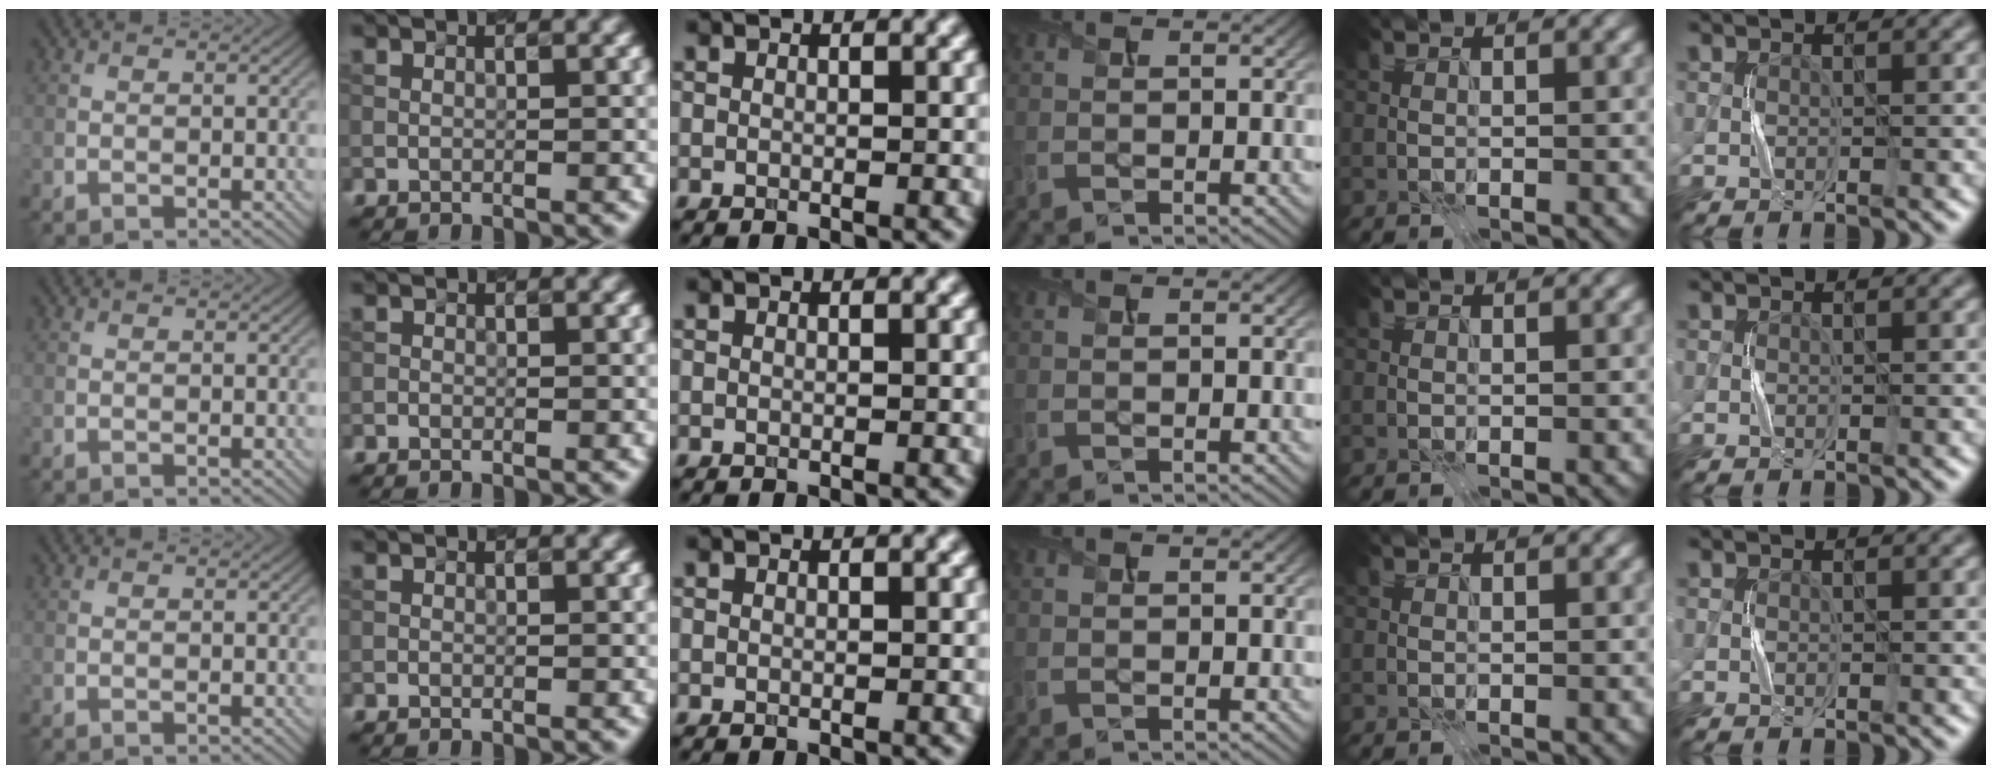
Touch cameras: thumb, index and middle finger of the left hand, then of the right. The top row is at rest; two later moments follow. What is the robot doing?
{"motion": "press", "object": "sticky note"}